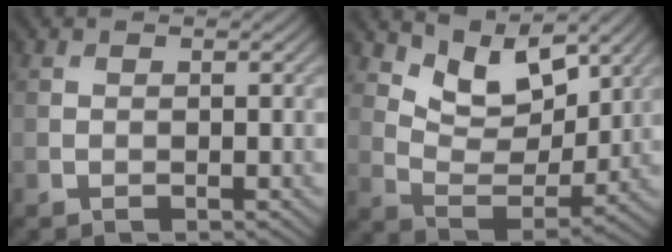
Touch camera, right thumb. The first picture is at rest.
{"total": 8.2, "force": [5.7, 3.9, 4.3], "torque": [-0.092, -0.016, 0.102]}